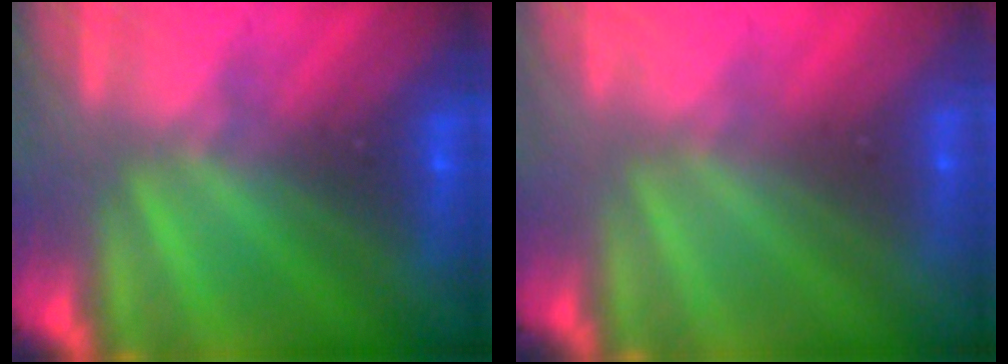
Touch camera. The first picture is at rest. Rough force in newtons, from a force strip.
{"total": 2.8}